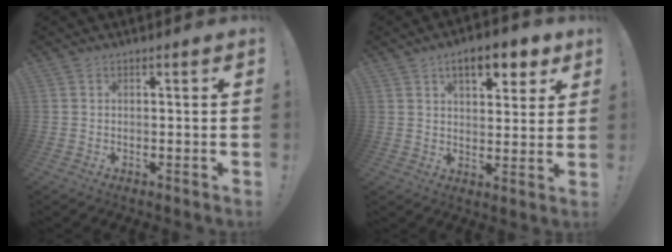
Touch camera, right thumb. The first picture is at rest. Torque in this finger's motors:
{"motor_torque": [-0.50, 1.35, 0.82, 0.37, 0.04]}